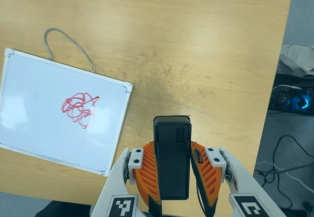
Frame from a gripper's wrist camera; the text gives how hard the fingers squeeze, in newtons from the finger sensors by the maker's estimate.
{"total": 4.2, "left": 3.0, "right": 5.5}